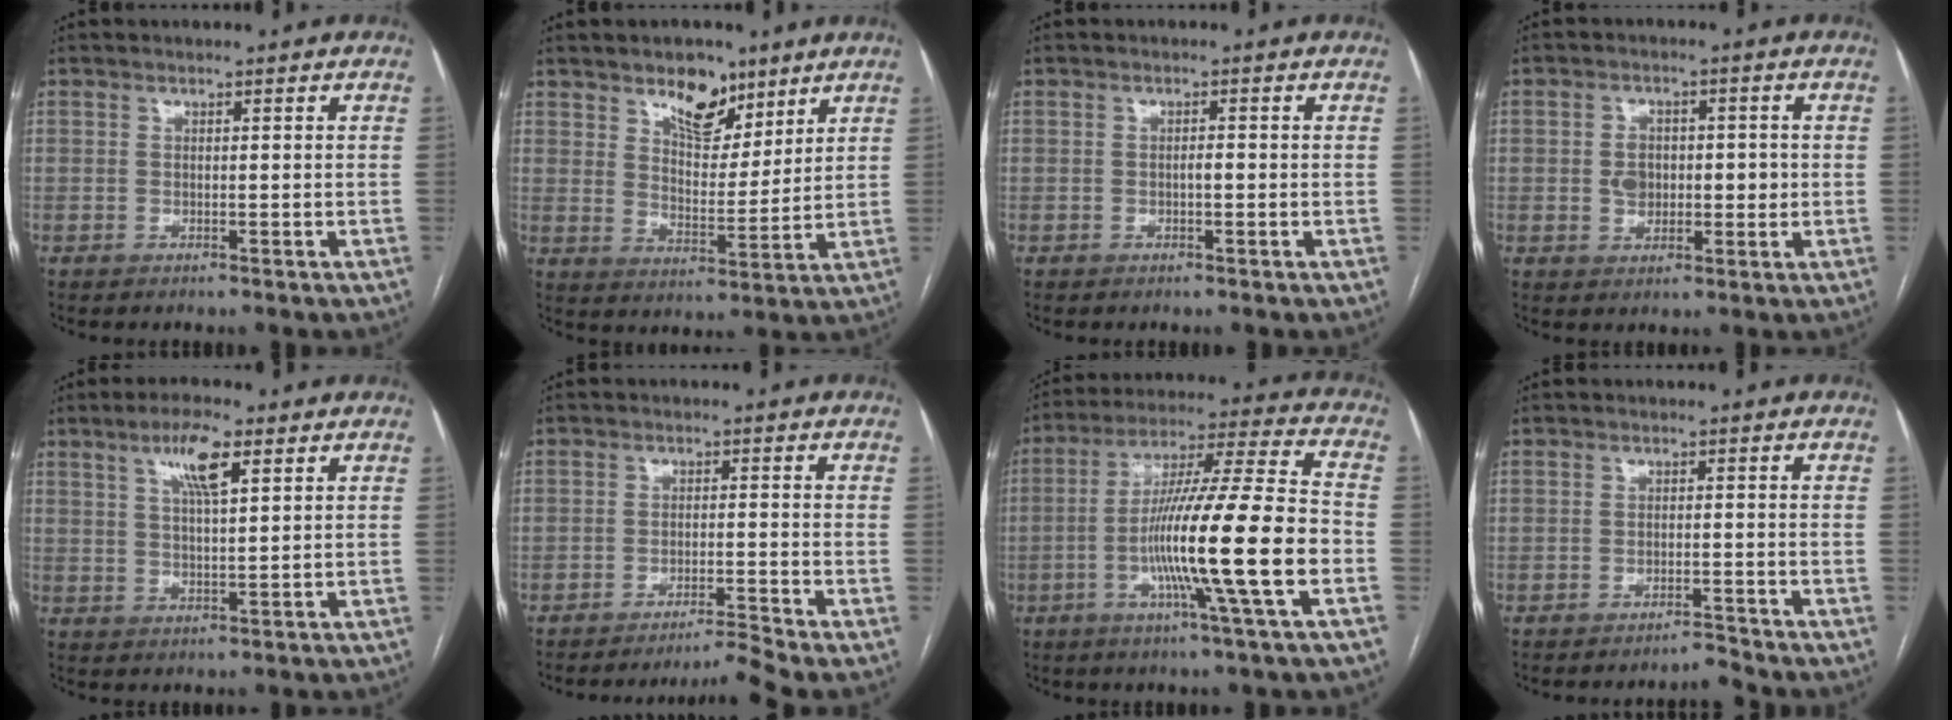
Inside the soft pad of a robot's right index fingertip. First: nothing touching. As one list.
[{"total": 8.6, "force": [5.8, 4.2, 4.7], "torque": [-0.069, -0.004, 0.100]}, {"total": 1.0, "force": [-0.2, 0.3, 1.0], "torque": [-0.015, 0.002, -0.005]}, {"total": 5.3, "force": [0.0, 3.8, 3.7], "torque": [-0.055, 0.018, 0.006]}, {"total": 6.6, "force": [3.4, 1.2, 5.5], "torque": [-0.102, 0.005, 0.059]}, {"total": 4.6, "force": [-3.9, -2.5, 0.4], "torque": [-0.008, -0.006, -0.063]}, {"total": 19.6, "force": [-5.1, -0.8, 18.9], "torque": [-0.327, -0.007, -0.096]}, {"total": 1.8, "force": [-1.8, -0.3, -0.1], "torque": [0.010, -0.006, -0.026]}]